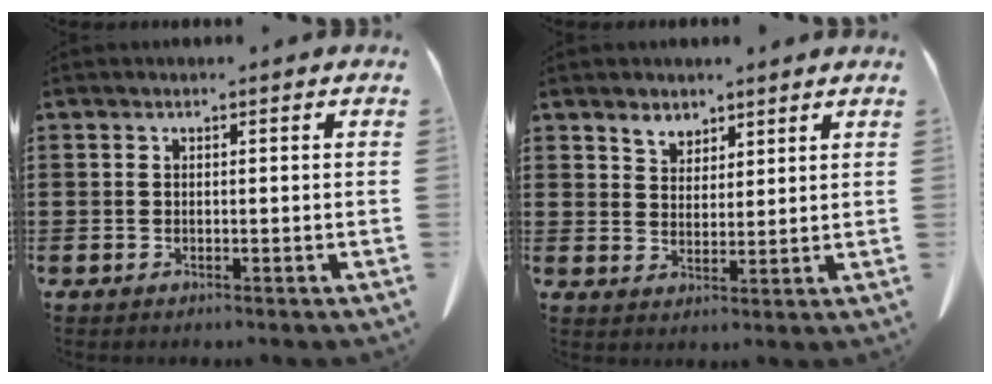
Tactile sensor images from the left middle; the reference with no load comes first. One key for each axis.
{"total": 3.3, "fx": 2.8, "fy": 1.7, "fz": 0.3, "tx": -0.015, "ty": 0.002, "tz": 0.054}